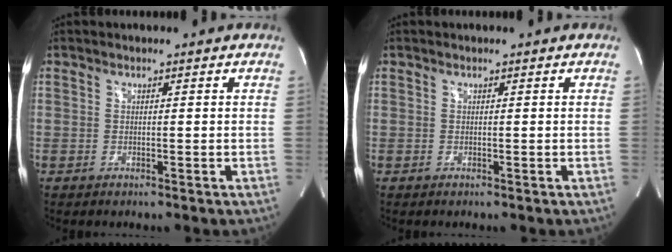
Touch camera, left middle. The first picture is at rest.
{"total": 0.0}